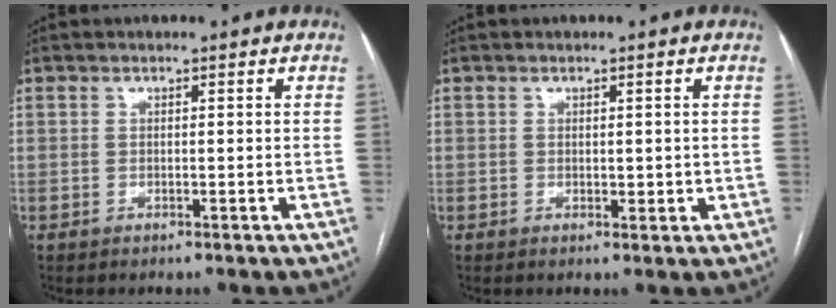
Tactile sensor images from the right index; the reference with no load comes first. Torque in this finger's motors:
{"motor_torque": [-0.06, 0.29, 0.01, 0.02]}